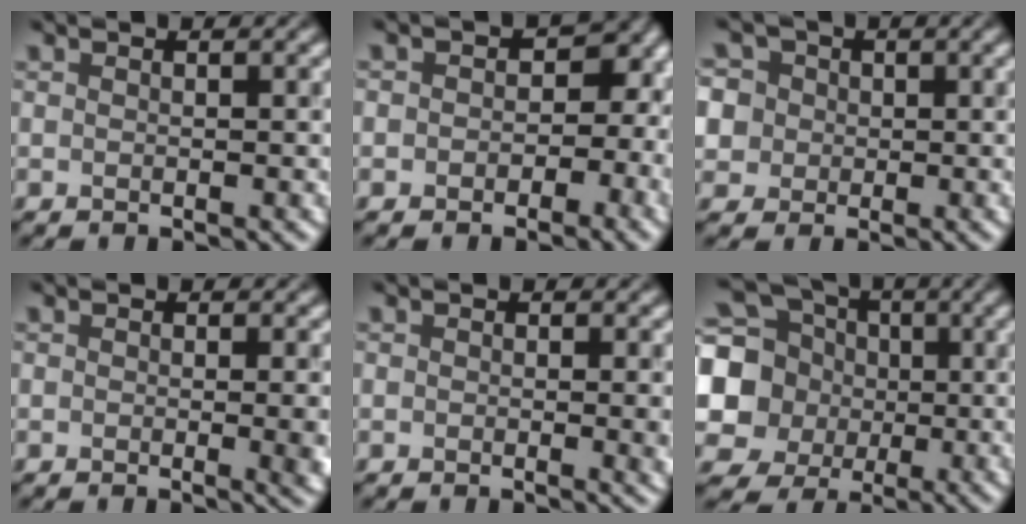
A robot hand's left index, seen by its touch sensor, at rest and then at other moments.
{"total": 5.1, "force": [-0.1, 4.1, 3.0], "torque": [0.025, 0.013, -0.025]}
{"total": 8.0, "force": [2.6, 6.8, 3.2], "torque": [-0.065, 0.031, 0.014]}
{"total": 3.1, "force": [-0.4, 1.1, 2.8], "torque": [-0.027, -0.005, -0.003]}
{"total": 1.7, "force": [-0.2, 0.6, 1.6], "torque": [-0.019, -0.005, -0.003]}
{"total": 13.9, "force": [0.6, 12.8, 5.3], "torque": [-0.170, 0.019, -0.022]}